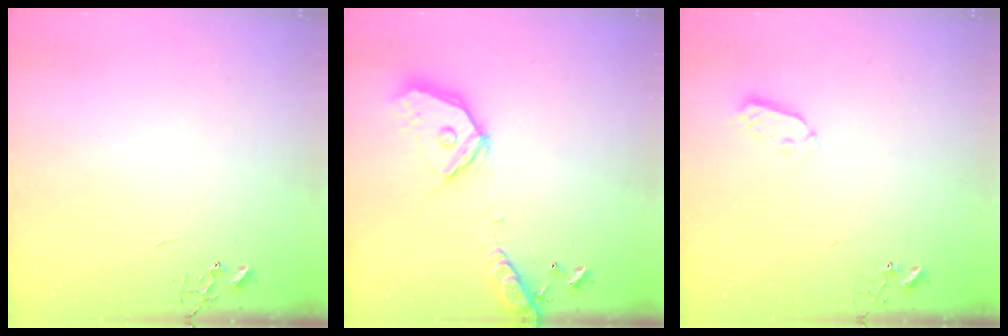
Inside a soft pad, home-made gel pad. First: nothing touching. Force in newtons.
{"total": 18.4, "press": 18.2, "slide": 3.1}
{"total": 3.7, "press": 3.6, "slide": 0.5}